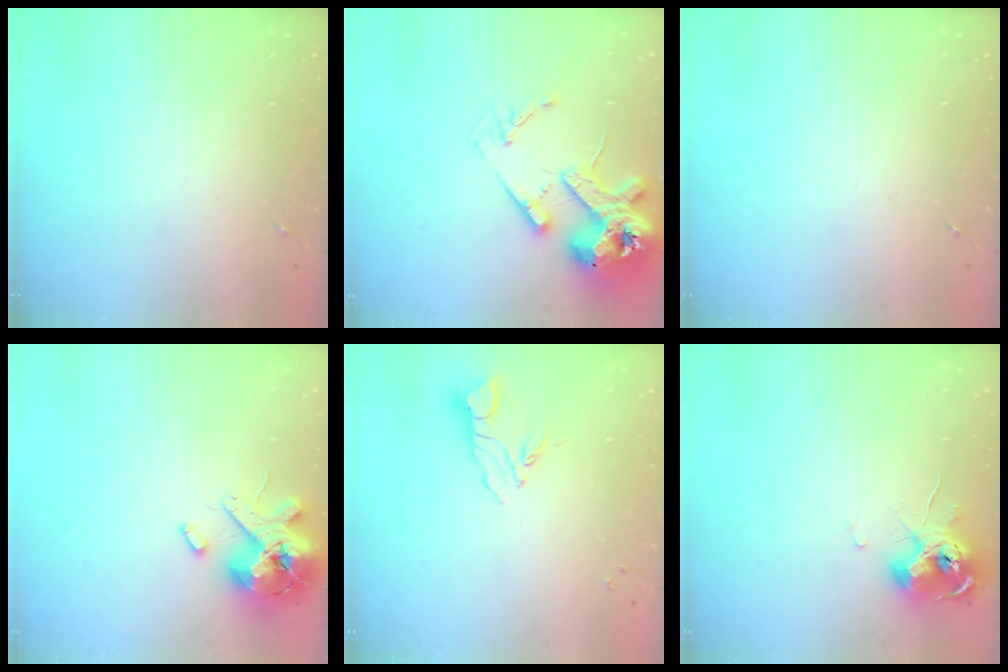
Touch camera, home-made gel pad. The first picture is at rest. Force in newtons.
{"total": 17.7, "press": 17.5, "slide": 2.4}
{"total": 0.0}
{"total": 13.6, "press": 13.5, "slide": 2.2}
{"total": 6.9, "press": 6.9, "slide": 0.7}
{"total": 10.3, "press": 10.2, "slide": 1.5}